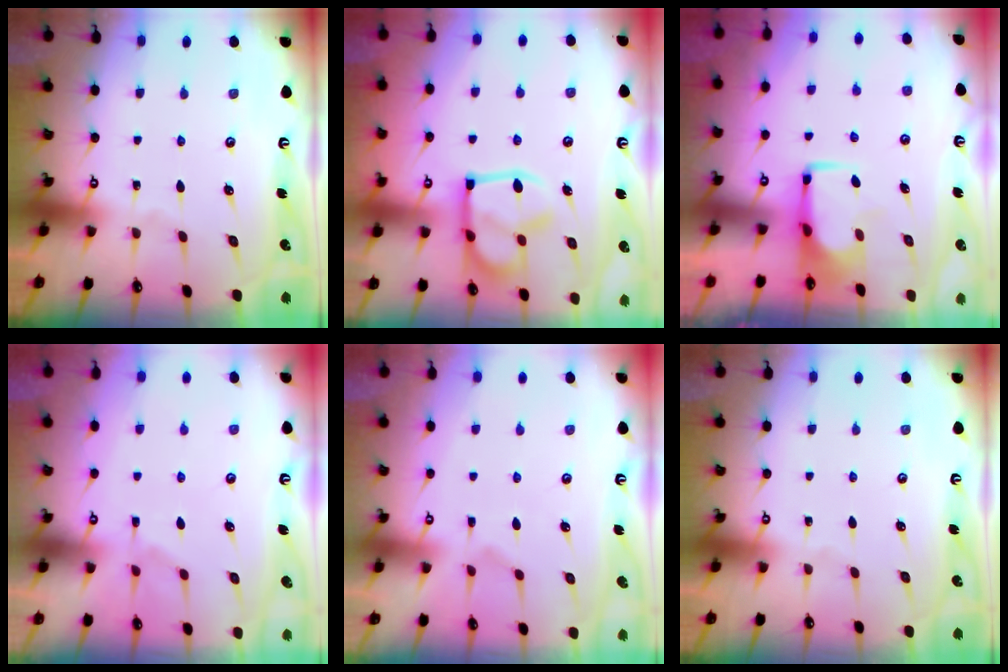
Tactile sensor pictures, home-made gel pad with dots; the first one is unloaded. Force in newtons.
{"total": 9.0, "press": 8.9, "slide": 1.5}
{"total": 0.6, "press": 0.6, "slide": 0.2}
{"total": 1.3, "press": 0.5, "slide": 1.2}
{"total": 3.6, "press": 3.4, "slide": 1.1}
{"total": 0.0}